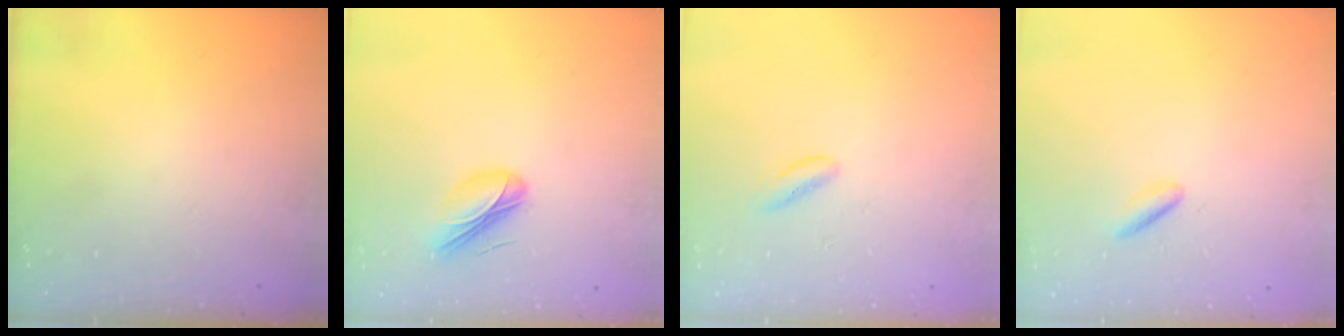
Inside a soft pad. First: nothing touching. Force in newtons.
{"total": 9.5, "press": 9.2, "slide": 2.5}
{"total": 2.4, "press": 2.4, "slide": 0.2}
{"total": 1.5, "press": 1.1, "slide": 0.9}